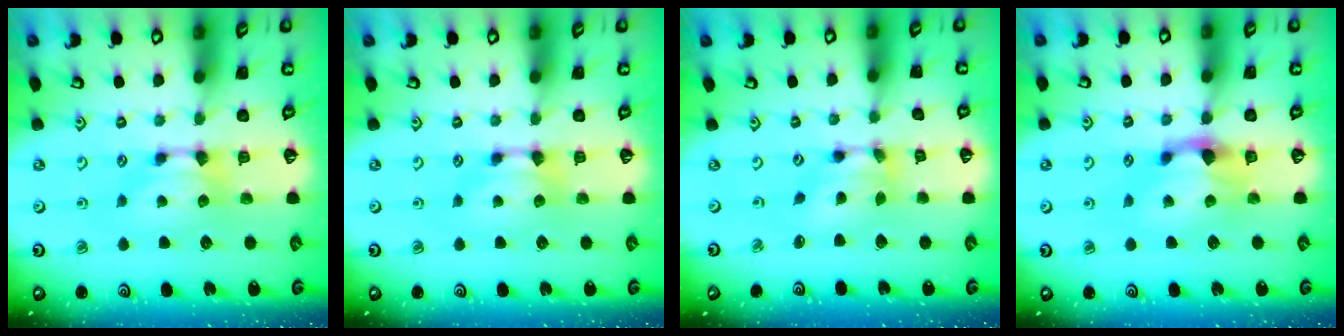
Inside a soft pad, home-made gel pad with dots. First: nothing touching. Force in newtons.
{"total": 0.0}
{"total": 5.6, "press": 4.9, "slide": 2.7}
{"total": 1.7, "press": 1.2, "slide": 1.3}